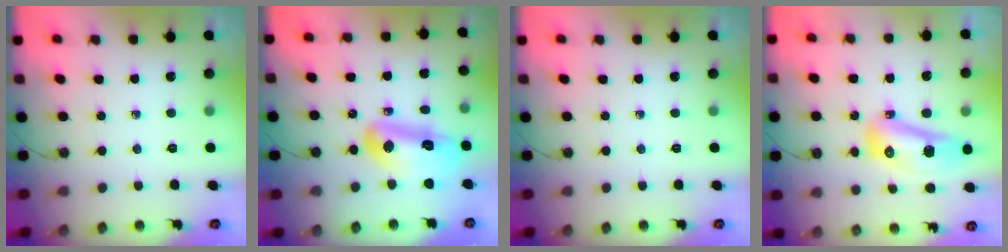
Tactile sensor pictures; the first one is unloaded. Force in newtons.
{"total": 13.3, "press": 13.2, "slide": 1.6}
{"total": 0.0}
{"total": 13.5, "press": 13.4, "slide": 1.6}